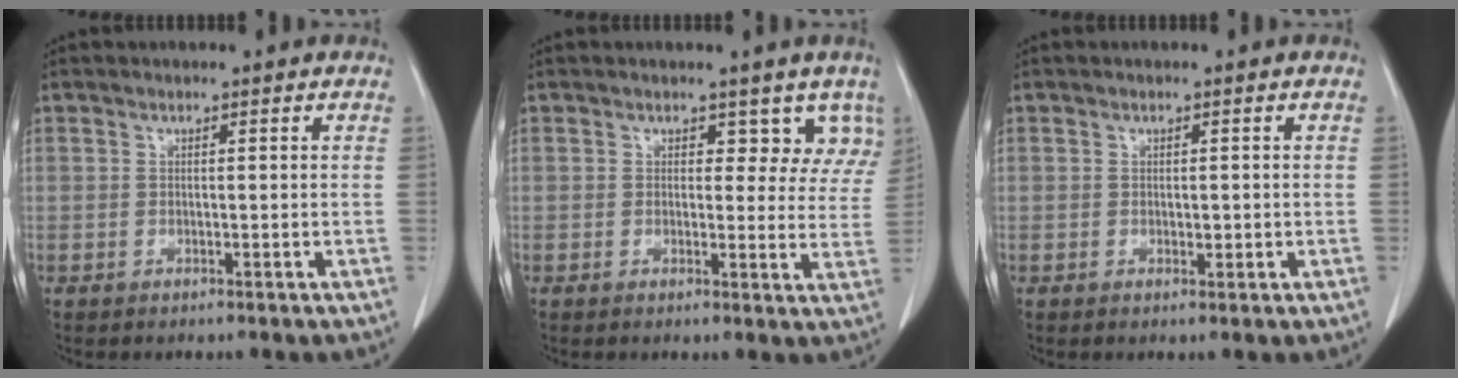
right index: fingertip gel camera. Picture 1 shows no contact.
{"total": 5.4, "force": [4.0, 3.3, 1.8], "torque": [0.009, -0.006, 0.029]}
{"total": 1.0, "force": [0.0, 0.7, 0.8], "torque": [-0.009, 0.000, 0.002]}